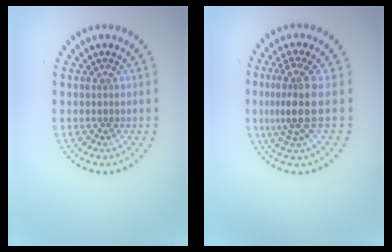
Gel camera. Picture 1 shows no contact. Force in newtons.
{"total": 3.8, "press": 2.9, "slide": 2.5}